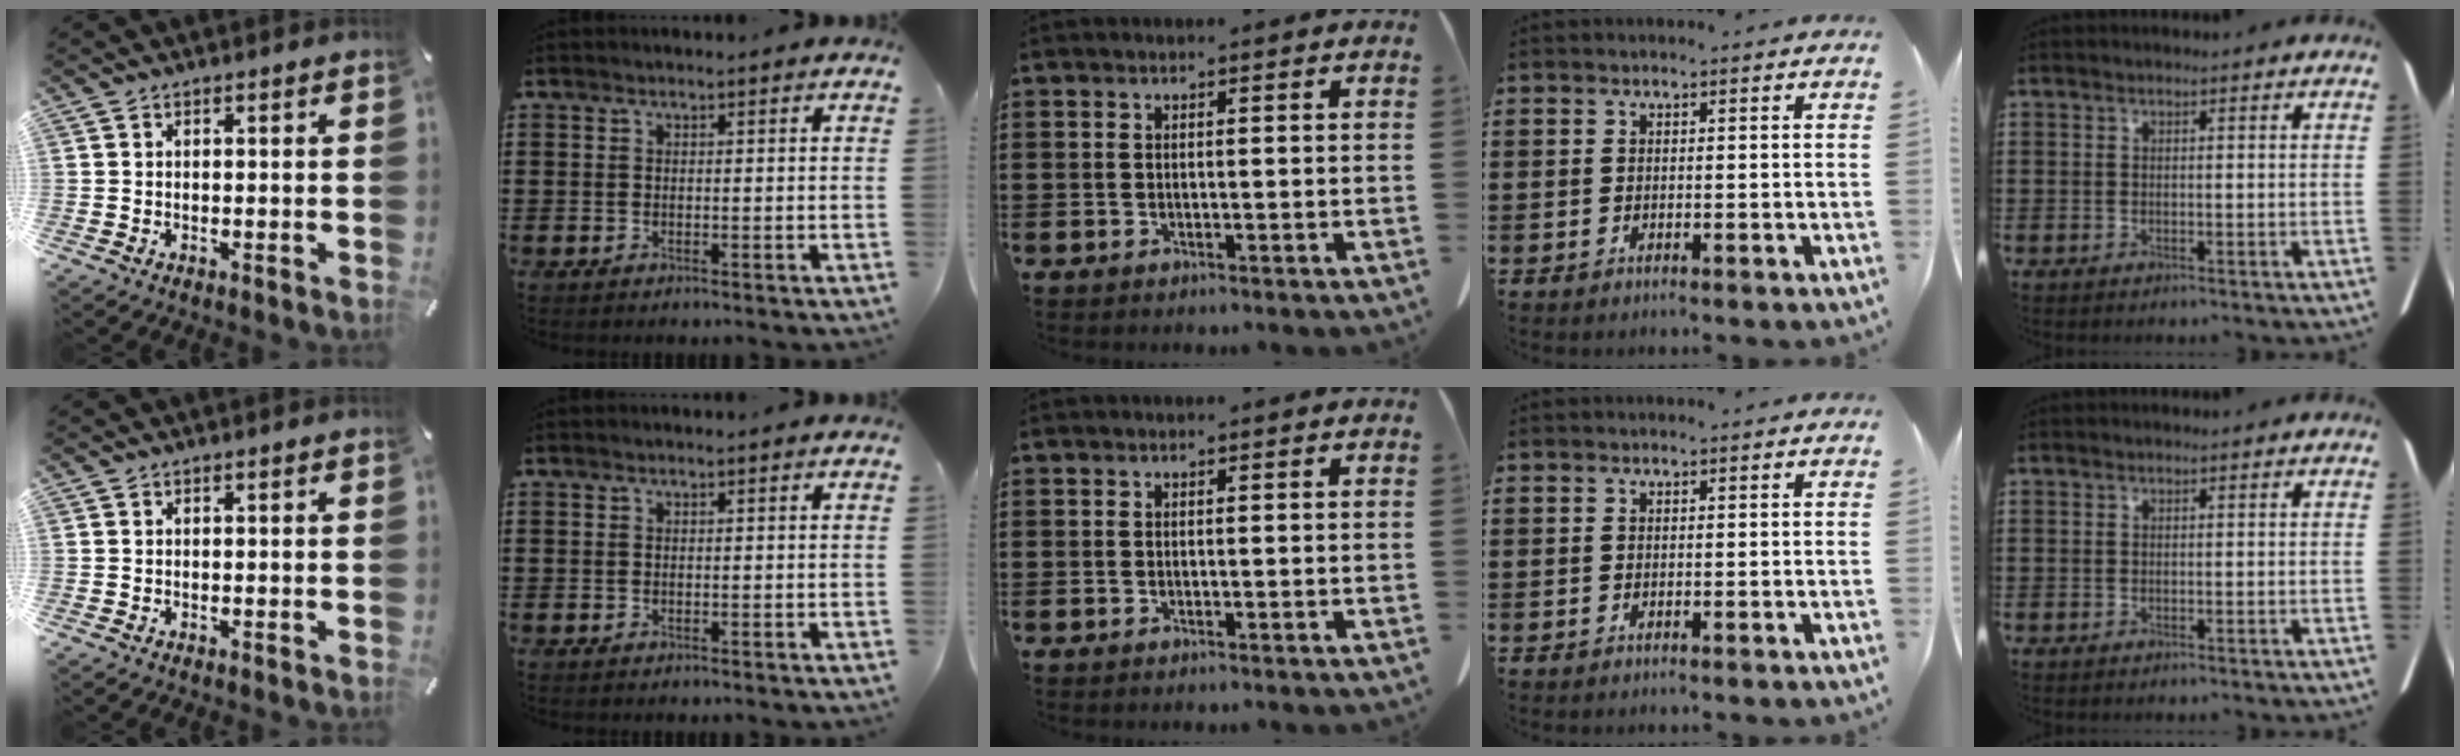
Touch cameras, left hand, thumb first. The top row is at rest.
{}